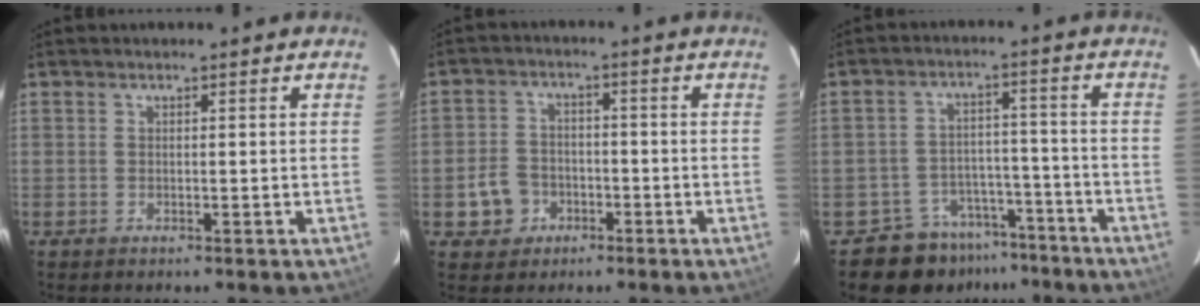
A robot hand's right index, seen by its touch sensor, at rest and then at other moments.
{"total": 6.1, "force": [-2.4, 5.4, 1.5], "torque": [-0.048, 0.021, -0.031]}
{"total": 9.3, "force": [-7.1, 5.9, 1.2], "torque": [-0.029, 0.033, -0.093]}